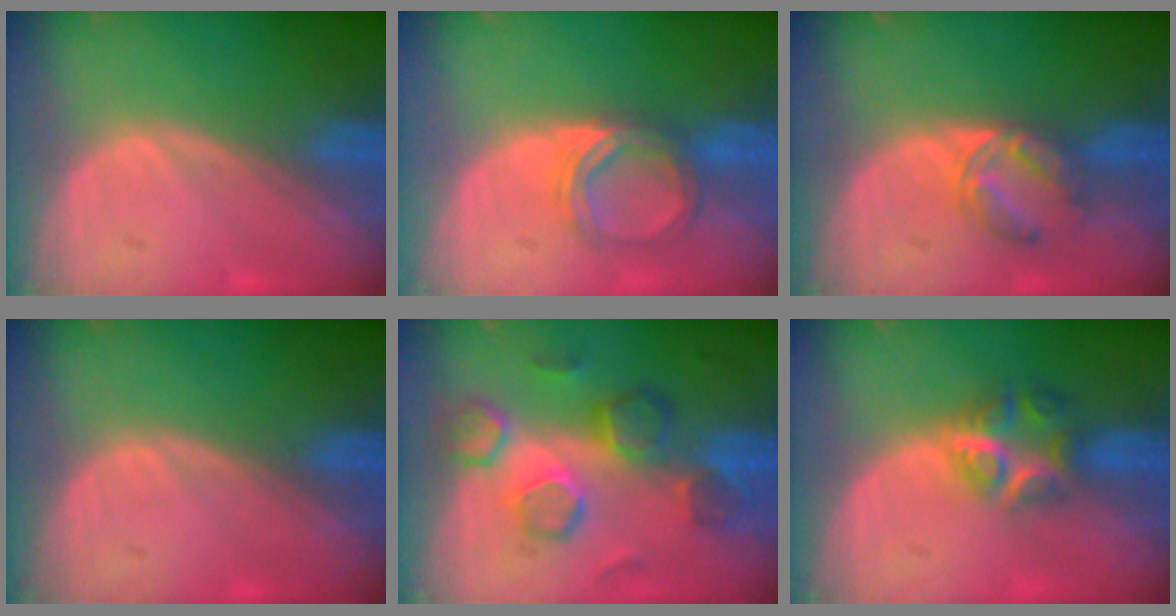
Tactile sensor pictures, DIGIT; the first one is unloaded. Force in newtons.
{"total": 5.3, "press": 4.9, "slide": 2.0}
{"total": 5.0, "press": 5.0, "slide": 0.5}
{"total": 0.0}
{"total": 8.7, "press": 8.4, "slide": 2.2}
{"total": 6.1, "press": 5.5, "slide": 2.7}